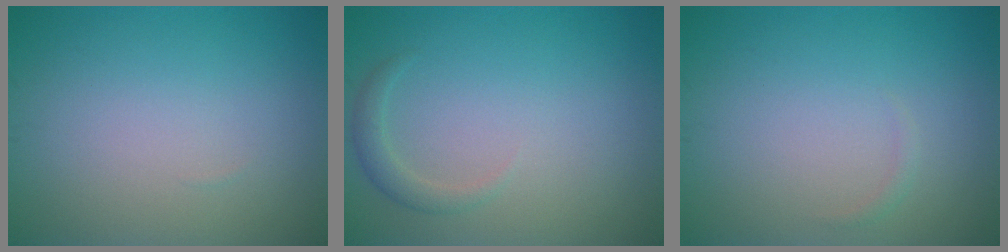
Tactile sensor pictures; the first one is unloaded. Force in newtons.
{"total": 1.4, "press": 1.4, "slide": 0.1}
{"total": 0.5, "press": 0.5, "slide": 0.0}